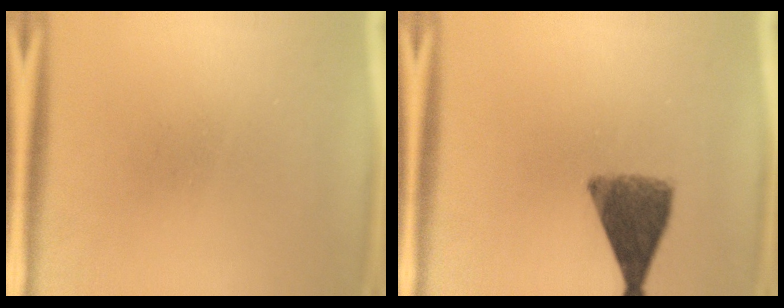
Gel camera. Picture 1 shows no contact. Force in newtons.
{"total": 8.7}